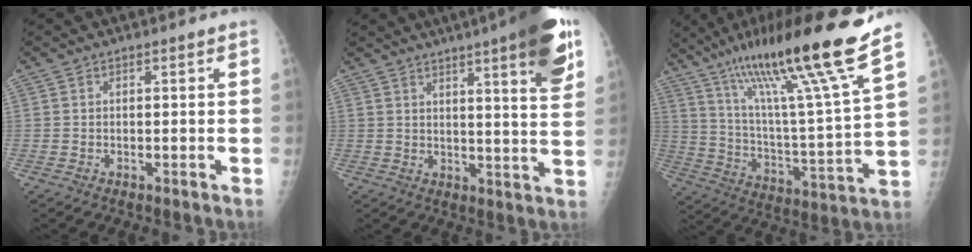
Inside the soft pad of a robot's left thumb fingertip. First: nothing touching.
{"total": 15.3, "force": [8.6, 2.0, 12.5], "torque": [-0.150, -0.034, 0.107]}
{"total": 25.1, "force": [17.2, 0.7, 18.2], "torque": [-0.287, -0.064, 0.292]}